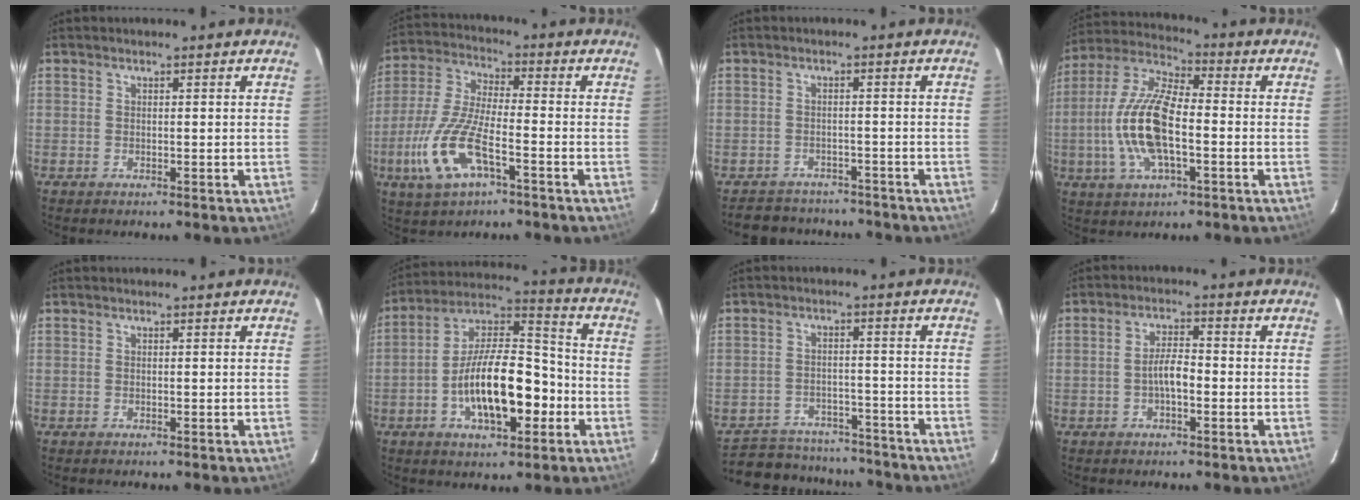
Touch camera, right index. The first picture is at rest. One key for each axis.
{"total": 14.0, "fx": -5.9, "fy": 4.9, "fz": 11.7, "tx": -0.261, "ty": -0.010, "tz": -0.117}
{"total": 9.5, "fx": -8.1, "fy": 4.6, "fz": 2.0, "tx": -0.050, "ty": 0.023, "tz": -0.106}
{"total": 15.5, "fx": -2.8, "fy": 6.0, "fz": 14.0, "tx": -0.293, "ty": 0.003, "tz": -0.061}
{"total": 0.0}
{"total": 17.1, "fx": -5.2, "fy": 7.2, "fz": 14.7, "tx": -0.263, "ty": 0.015, "tz": -0.087}
{"total": 12.0, "fx": -10.5, "fy": 5.5, "fz": 2.2, "tx": -0.059, "ty": 0.031, "tz": -0.131}
{"total": 4.1, "fx": -1.3, "fy": 1.3, "fz": 3.7, "tx": -0.070, "ty": 0.008, "tz": -0.022}